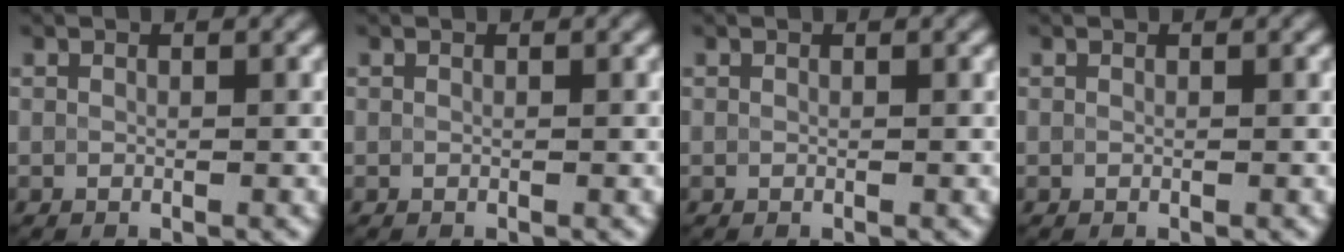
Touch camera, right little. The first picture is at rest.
{"total": 0.0}
{"total": 0.0}
{"total": 0.0}